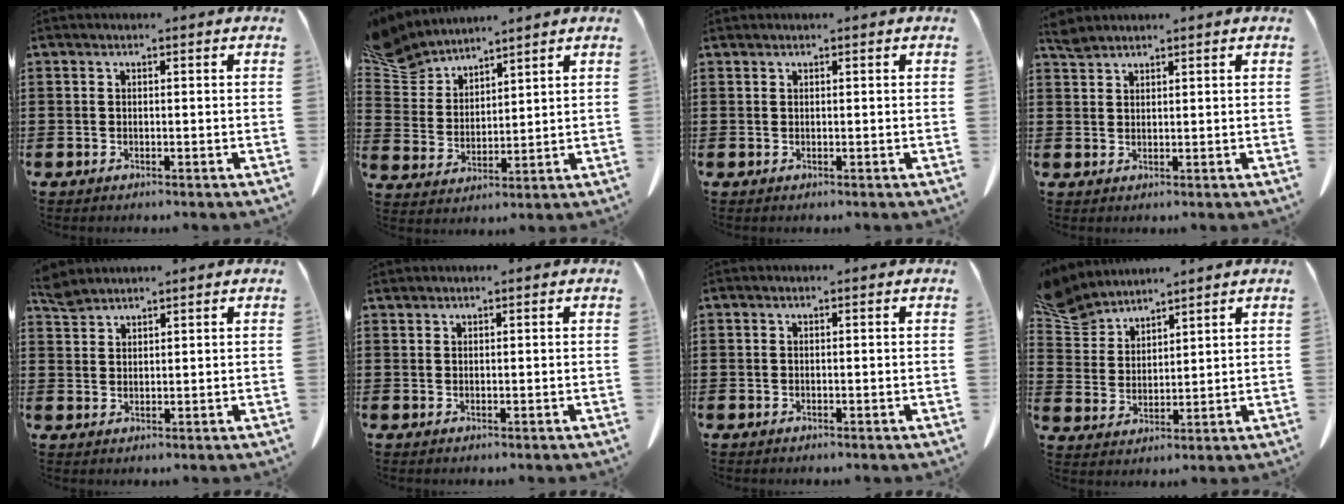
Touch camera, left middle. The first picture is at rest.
{"total": 6.1, "force": [5.6, 2.2, 0.9], "torque": [-0.047, -0.020, 0.105]}
{"total": 0.0}
{"total": 1.9, "force": [1.8, 0.5, 0.5], "torque": [-0.016, -0.001, 0.035]}
{"total": 2.7, "force": [2.5, 0.7, 0.7], "torque": [-0.023, -0.003, 0.048]}
{"total": 0.7, "force": [0.6, 0.1, 0.0], "torque": [-0.002, -0.002, 0.014]}
{"total": 0.0}
{"total": 5.9, "force": [5.4, 2.2, 1.0], "torque": [-0.044, -0.015, 0.102]}